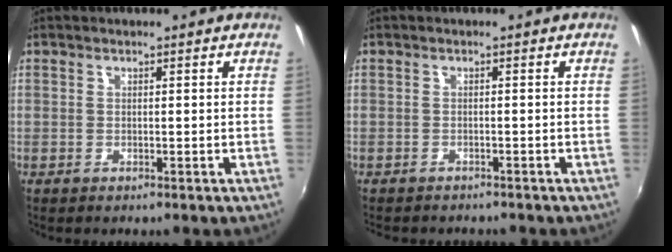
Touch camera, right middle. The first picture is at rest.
{"total": 2.3, "force": [-2.1, 0.7, 0.6], "torque": [-0.019, -0.014, -0.031]}